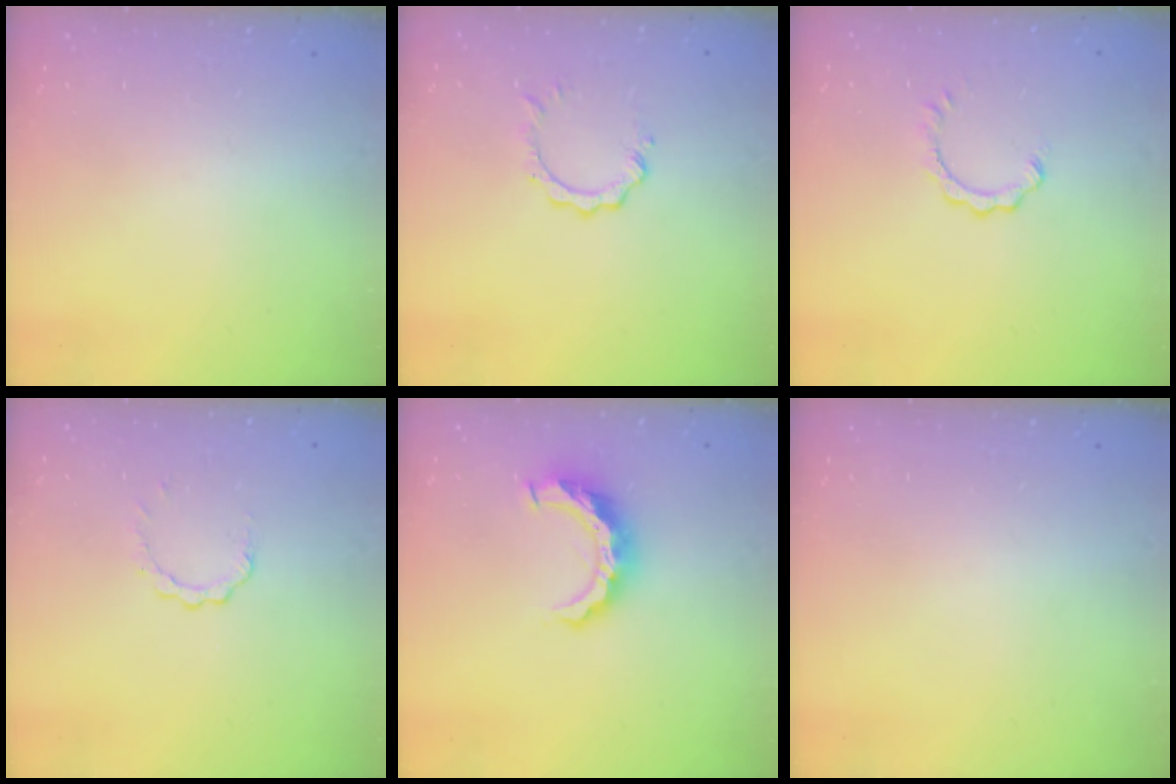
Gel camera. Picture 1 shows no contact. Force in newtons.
{"total": 2.8, "press": 2.8, "slide": 0.4}
{"total": 1.1, "press": 1.1, "slide": 0.1}
{"total": 2.8, "press": 2.8, "slide": 0.3}
{"total": 9.7, "press": 9.7, "slide": 1.2}
{"total": 0.0}